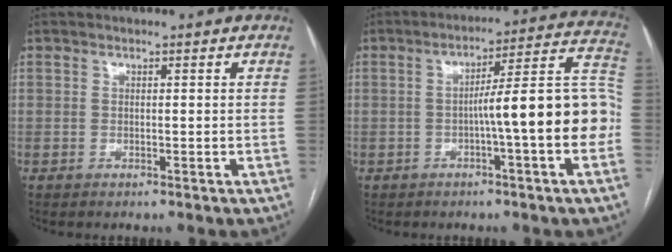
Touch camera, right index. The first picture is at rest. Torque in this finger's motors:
{"motor_torque": [1.67, -0.47, 0.83, 0.18]}